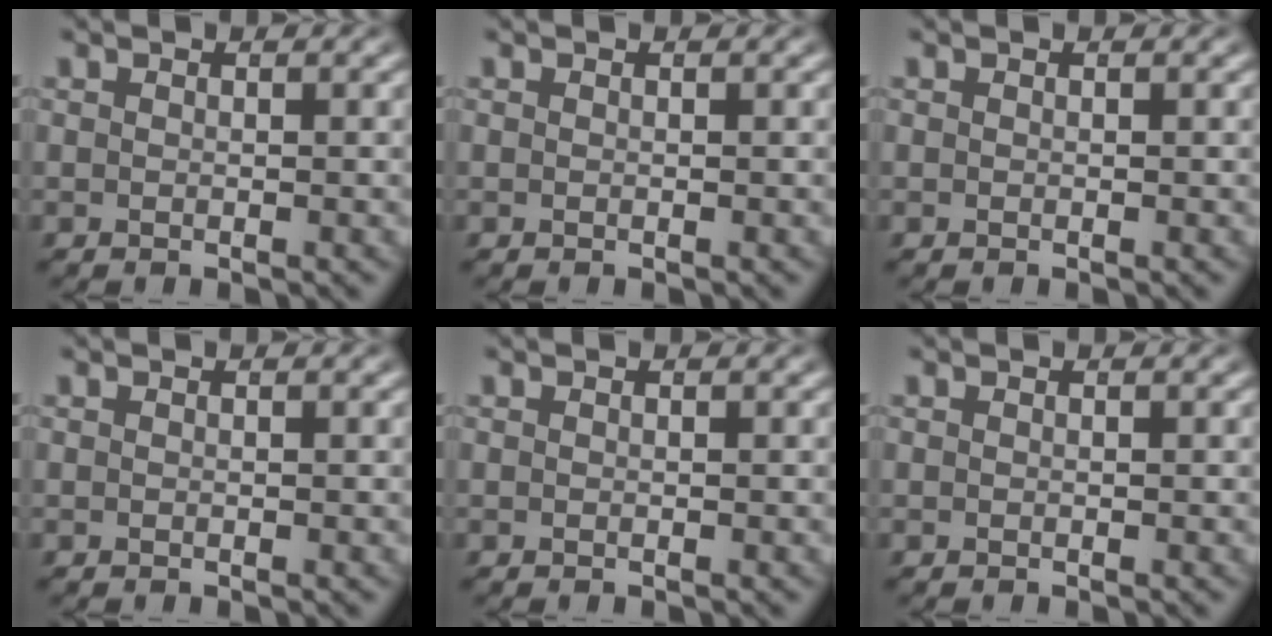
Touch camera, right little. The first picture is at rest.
{"total": 0.0}
{"total": 0.0}
{"total": 0.0}
{"total": 0.0}
{"total": 0.0}